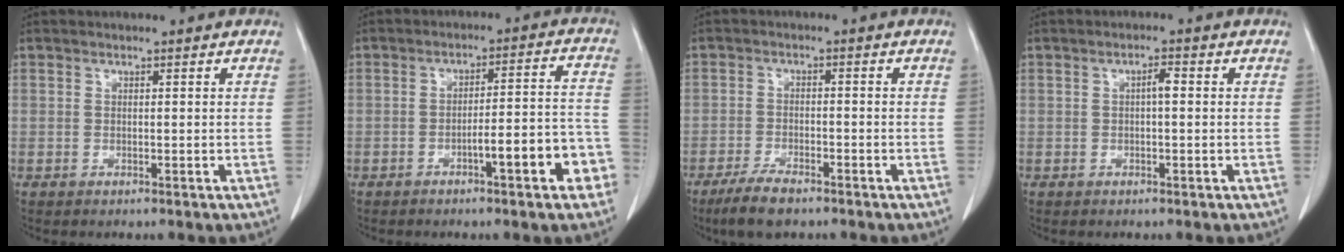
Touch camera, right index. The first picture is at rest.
{"total": 9.2, "force": [-4.2, 1.5, 8.1], "torque": [-0.097, 0.033, -0.051]}
{"total": 5.5, "force": [-4.2, 1.4, 3.3], "torque": [-0.068, -0.008, -0.075]}
{"total": 1.7, "force": [0.1, 0.4, 1.7], "torque": [-0.029, 0.005, 0.001]}